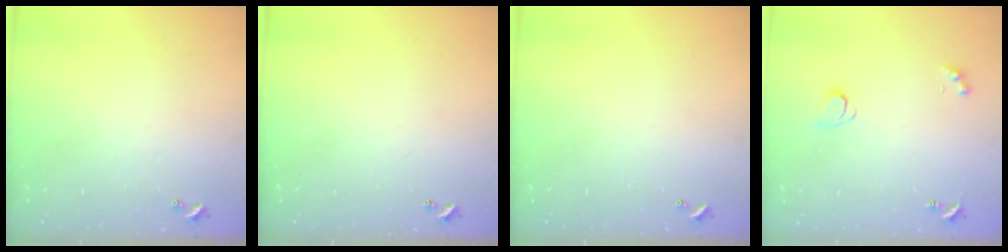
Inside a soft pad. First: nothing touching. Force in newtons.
{"total": 0.0}
{"total": 0.0}
{"total": 1.9, "press": 1.9, "slide": 0.4}